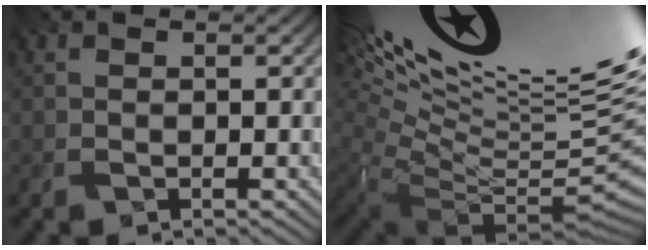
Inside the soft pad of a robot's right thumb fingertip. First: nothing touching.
{"total": 18.2, "force": [7.5, 4.1, 16.0], "torque": [-0.206, 0.042, 0.120]}